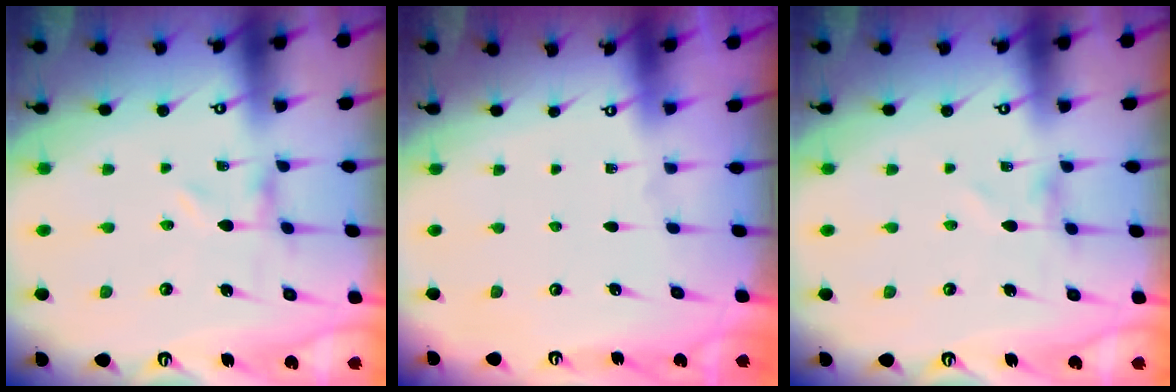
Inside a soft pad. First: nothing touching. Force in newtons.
{"total": 0.0}
{"total": 0.0}